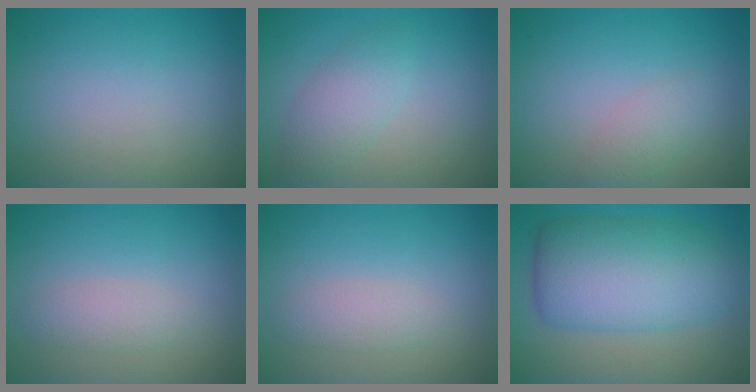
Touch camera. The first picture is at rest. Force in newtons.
{"total": 2.7, "press": 2.7, "slide": 0.0}
{"total": 1.8, "press": 1.8, "slide": 0.1}
{"total": 1.7, "press": 1.7, "slide": 0.1}
{"total": 1.7, "press": 1.7, "slide": 0.1}
{"total": 9.2, "press": 9.2, "slide": 0.3}